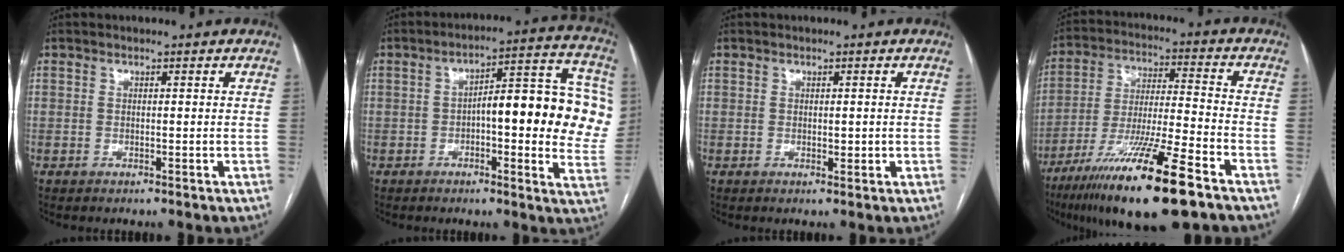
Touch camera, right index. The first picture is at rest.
{"total": 18.1, "force": [0.5, 5.0, 17.4], "torque": [-0.191, 0.039, 0.007]}
{"total": 1.1, "force": [0.1, 0.6, 0.9], "torque": [-0.011, -0.003, 0.003]}
{"total": 19.4, "force": [-12.0, 1.2, 15.2], "torque": [-0.266, -0.045, -0.211]}